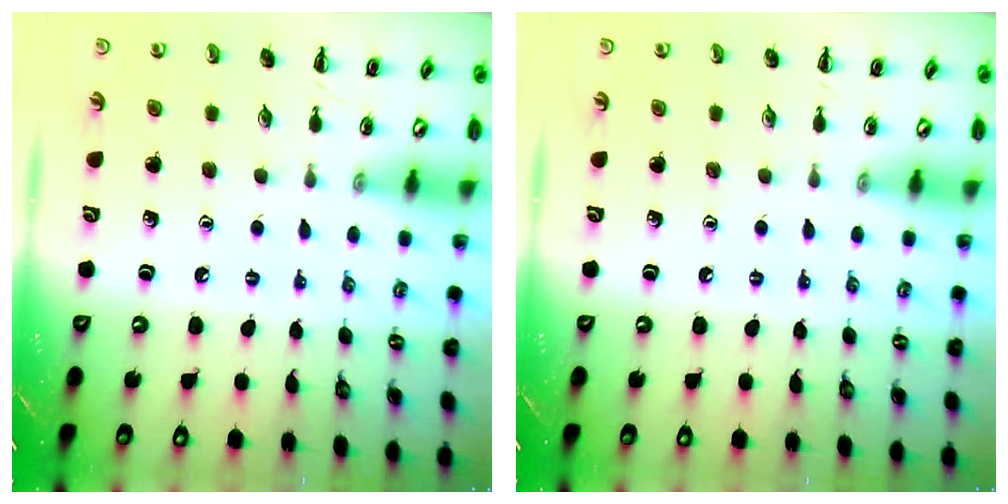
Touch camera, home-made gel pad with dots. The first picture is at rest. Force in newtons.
{"total": 0.0}